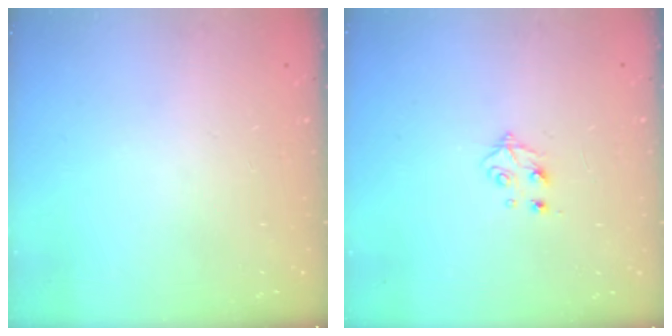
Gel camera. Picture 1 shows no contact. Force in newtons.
{"total": 4.2, "press": 4.1, "slide": 0.8}